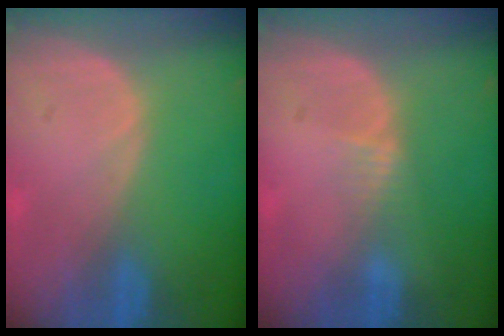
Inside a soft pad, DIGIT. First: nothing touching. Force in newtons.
{"total": 1.4, "press": 1.1, "slide": 0.8}